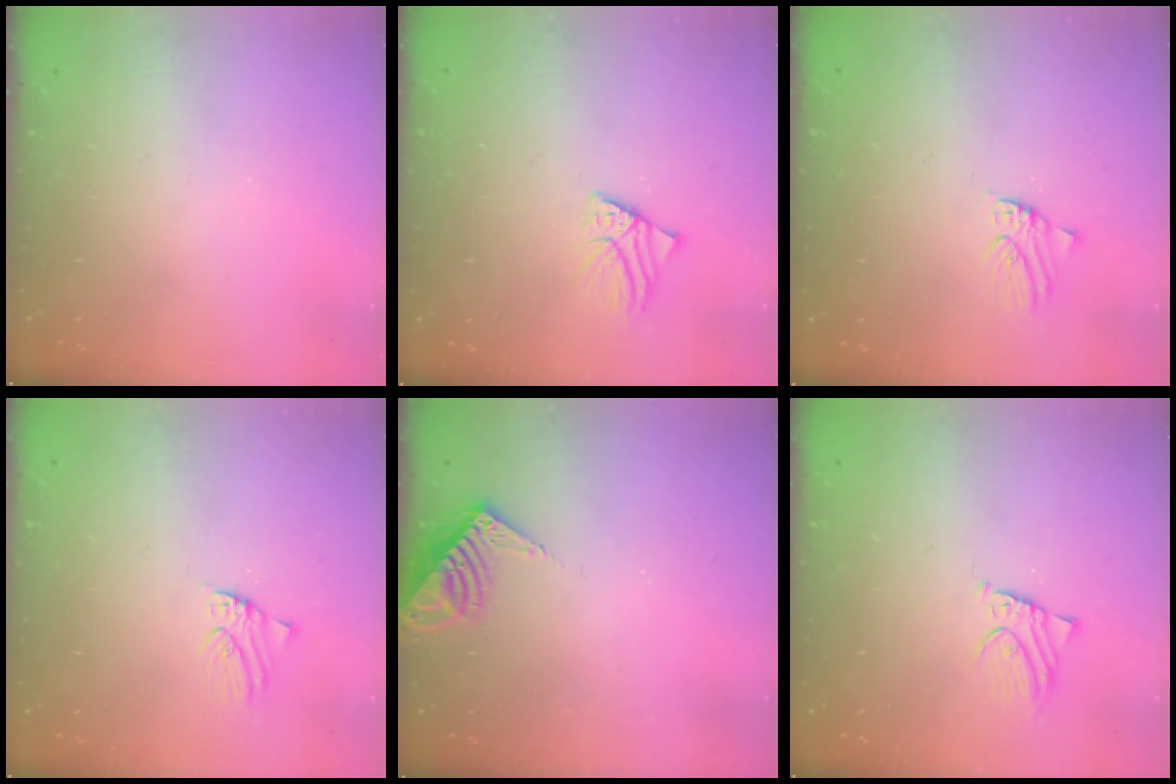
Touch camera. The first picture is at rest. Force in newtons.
{"total": 2.3, "press": 2.3, "slide": 0.4}
{"total": 0.5, "press": 0.5, "slide": 0.1}
{"total": 0.5, "press": 0.5, "slide": 0.1}
{"total": 8.8, "press": 8.8, "slide": 0.3}
{"total": 2.5, "press": 2.5, "slide": 0.1}